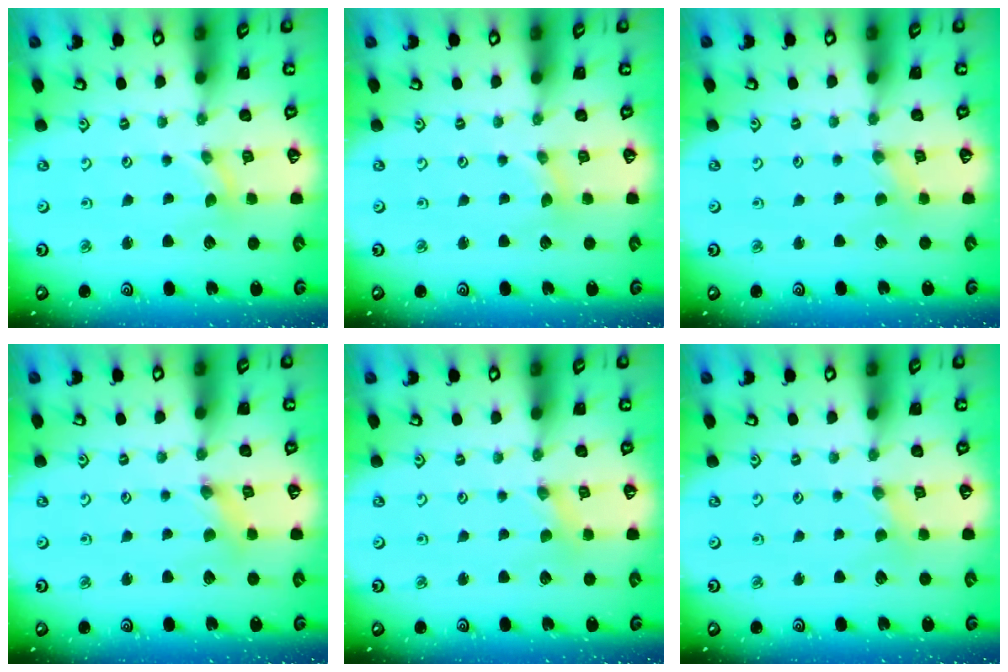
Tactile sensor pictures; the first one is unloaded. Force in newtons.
{"total": 0.7, "press": 0.7, "slide": 0.1}
{"total": 0.0}
{"total": 1.2, "press": 1.1, "slide": 0.2}
{"total": 0.0}
{"total": 1.1, "press": 1.1, "slide": 0.2}